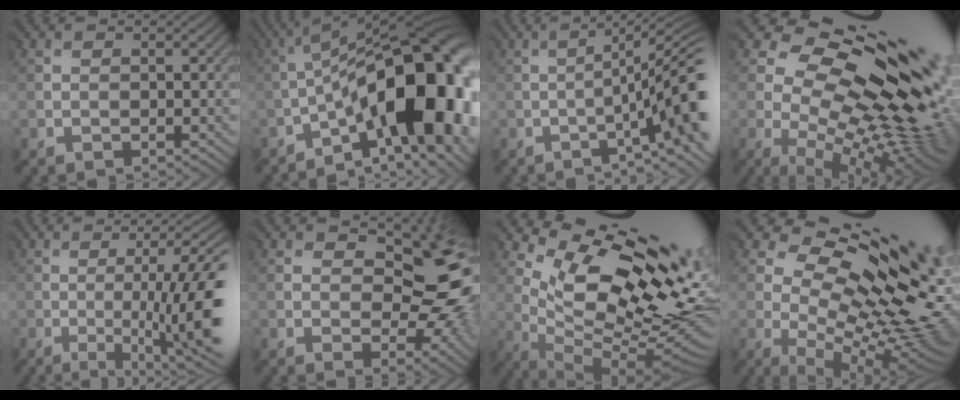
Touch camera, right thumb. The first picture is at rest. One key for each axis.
{"total": 18.3, "fx": -6.6, "fy": 7.7, "fz": 15.2, "tx": -0.194, "ty": 0.017, "tz": -0.112}
{"total": 10.7, "fx": -3.1, "fy": 2.3, "fz": 9.9, "tx": -0.121, "ty": 0.003, "tz": -0.047}
{"total": 18.0, "fx": 5.3, "fy": 9.3, "fz": 14.4, "tx": -0.239, "ty": 0.017, "tz": 0.107}
{"total": 13.1, "fx": -2.9, "fy": 3.3, "fz": 12.4, "tx": -0.159, "ty": 0.003, "tz": -0.030}
{"total": 14.0, "fx": 1.8, "fy": 8.6, "fz": 10.9, "tx": -0.113, "ty": -0.007, "tz": 0.044}
{"total": 15.6, "fx": 7.9, "fy": 5.5, "fz": 12.2, "tx": -0.204, "ty": 0.015, "tz": 0.143}
{"total": 17.2, "fx": 4.6, "fy": 9.1, "fz": 13.8, "tx": -0.204, "ty": 0.003, "tz": 0.117}